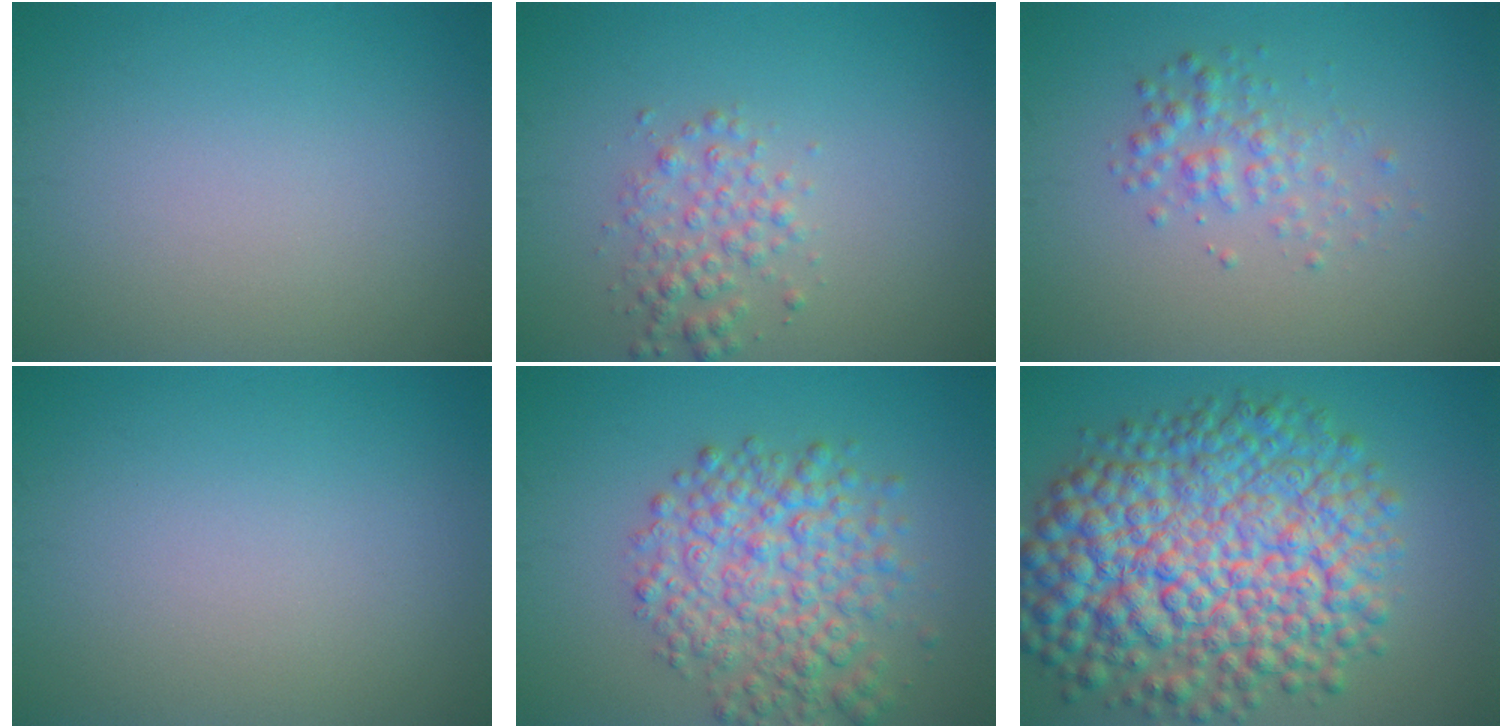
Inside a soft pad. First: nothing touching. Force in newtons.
{"total": 2.4, "press": 2.4, "slide": 0.0}
{"total": 2.3, "press": 2.3, "slide": 0.1}
{"total": 0.0}
{"total": 6.5, "press": 6.5, "slide": 0.2}
{"total": 13.4, "press": 13.4, "slide": 0.2}